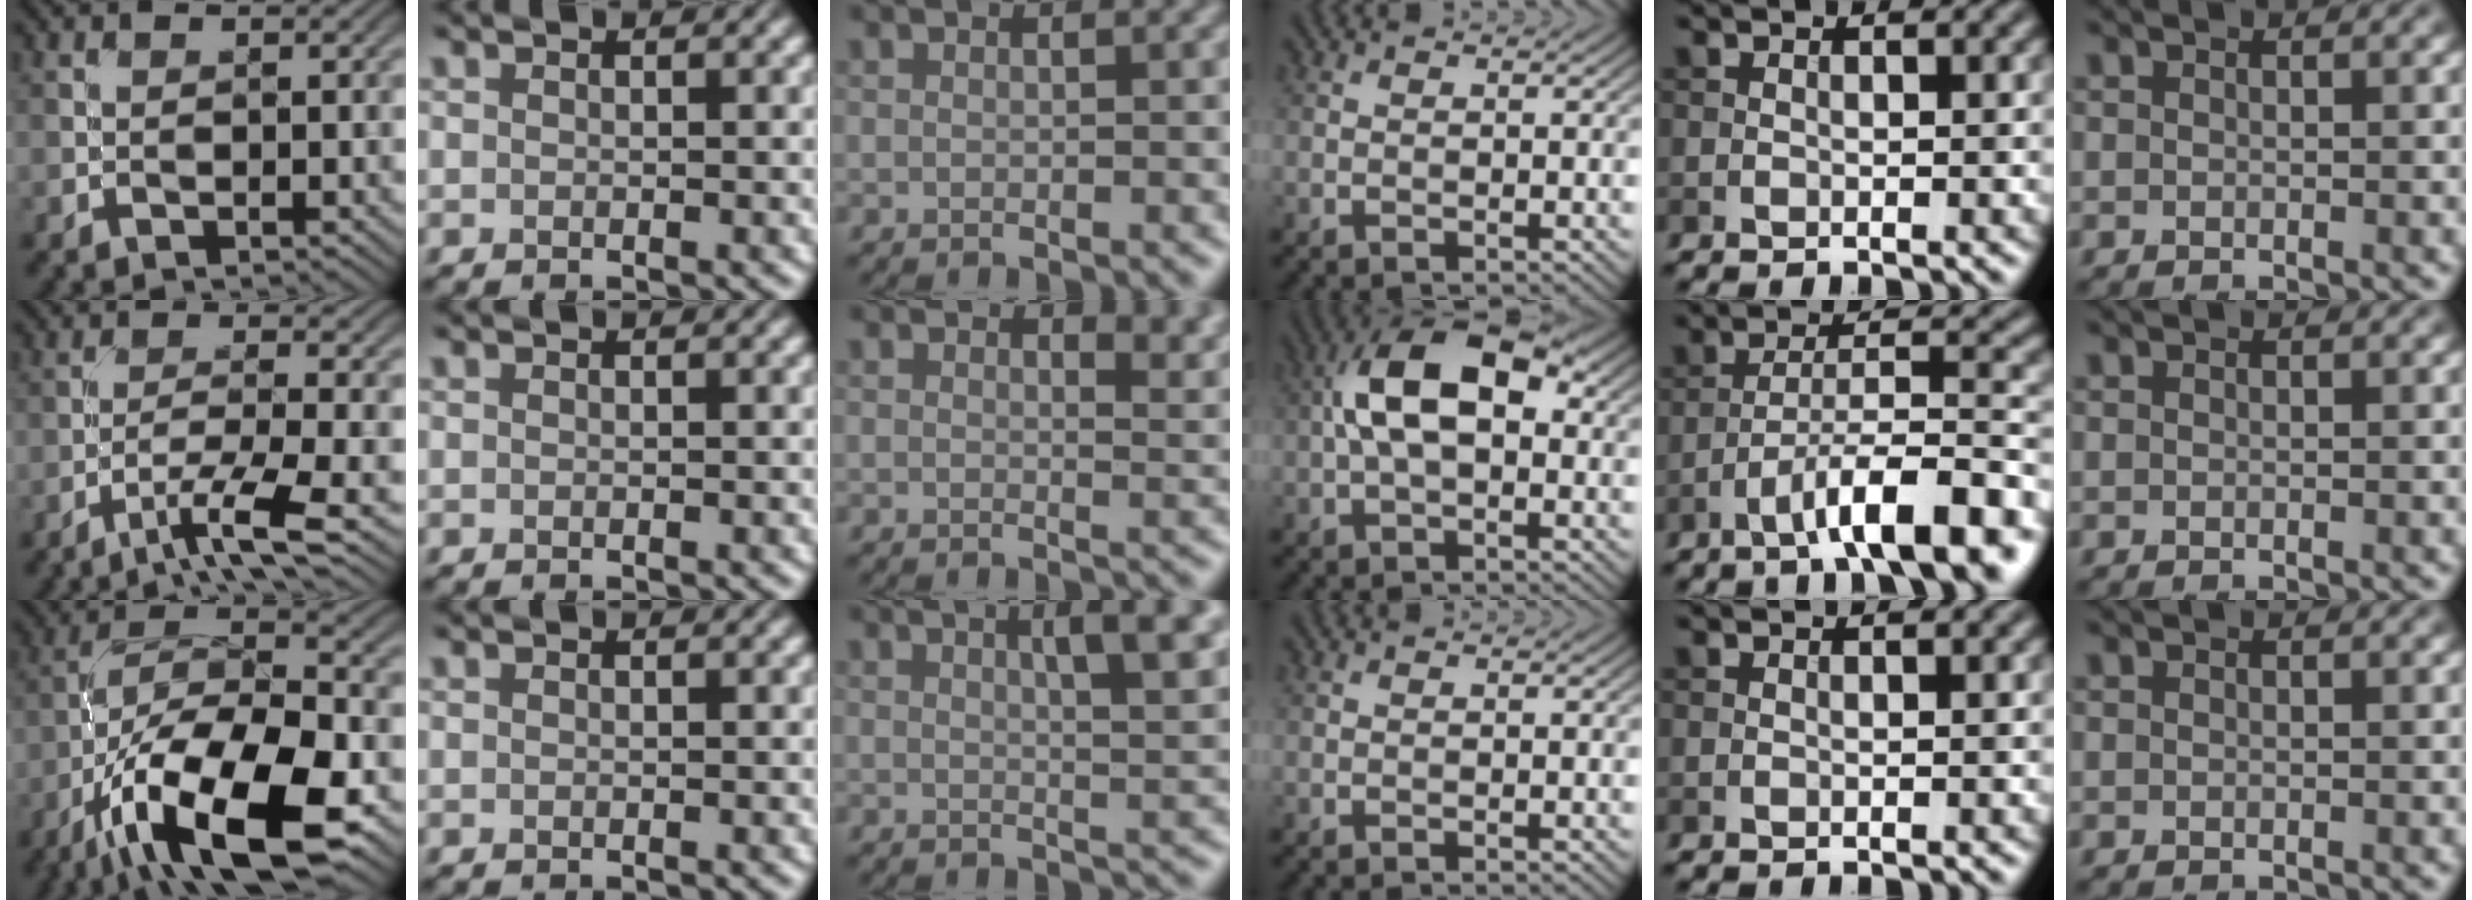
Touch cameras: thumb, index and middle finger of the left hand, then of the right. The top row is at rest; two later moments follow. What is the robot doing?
{"motion": "unscrew", "object": "medicine bottle"}